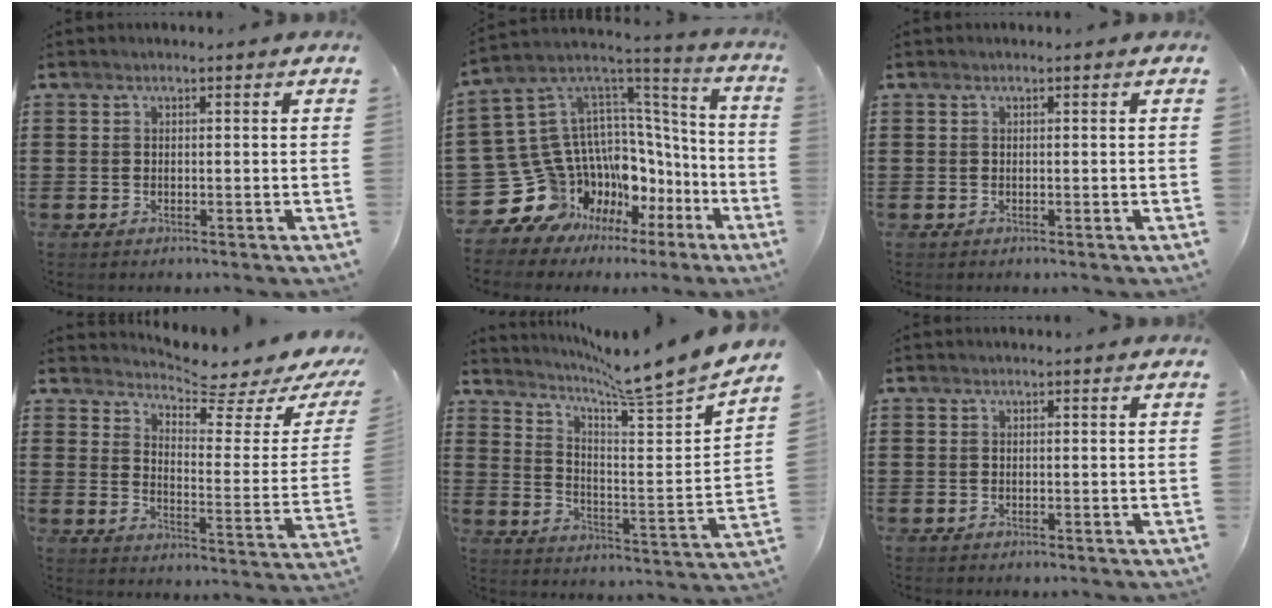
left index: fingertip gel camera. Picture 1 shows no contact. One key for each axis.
{"total": 14.3, "fx": -5.8, "fy": 11.8, "fz": 5.6, "tx": -0.169, "ty": -0.040, "tz": -0.062}
{"total": 0.0}
{"total": 4.7, "fx": 4.3, "fy": -0.1, "fz": 1.8, "tx": -0.038, "ty": -0.047, "tz": 0.063}
{"total": 7.3, "fx": 6.6, "fy": -1.2, "fz": 3.0, "tx": -0.071, "ty": -0.067, "tz": 0.098}
{"total": 0.0}